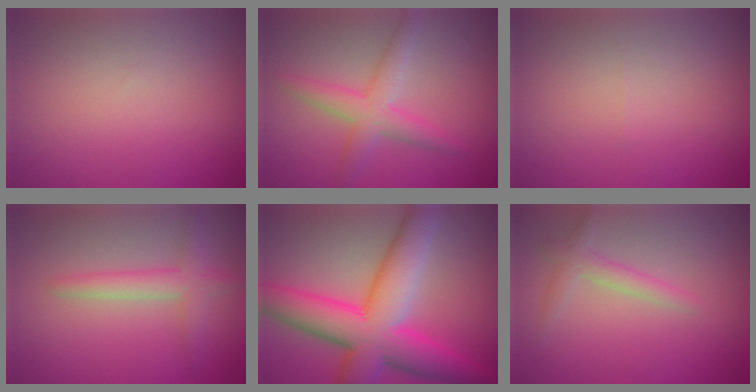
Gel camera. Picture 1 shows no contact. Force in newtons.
{"total": 3.4, "press": 3.4, "slide": 0.1}
{"total": 0.0}
{"total": 2.6, "press": 2.6, "slide": 0.2}
{"total": 10.8, "press": 10.8, "slide": 0.1}
{"total": 1.9, "press": 1.9, "slide": 0.1}